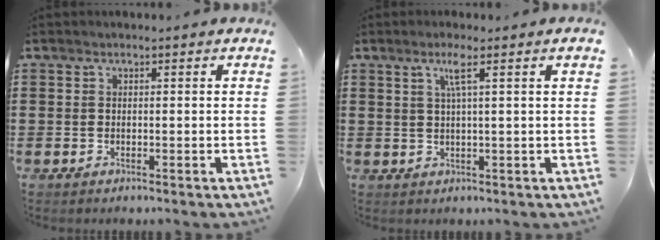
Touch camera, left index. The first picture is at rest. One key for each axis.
{"total": 3.3, "fx": 1.5, "fy": -0.4, "fz": 2.9, "tx": -0.057, "ty": -0.003, "tz": 0.023}